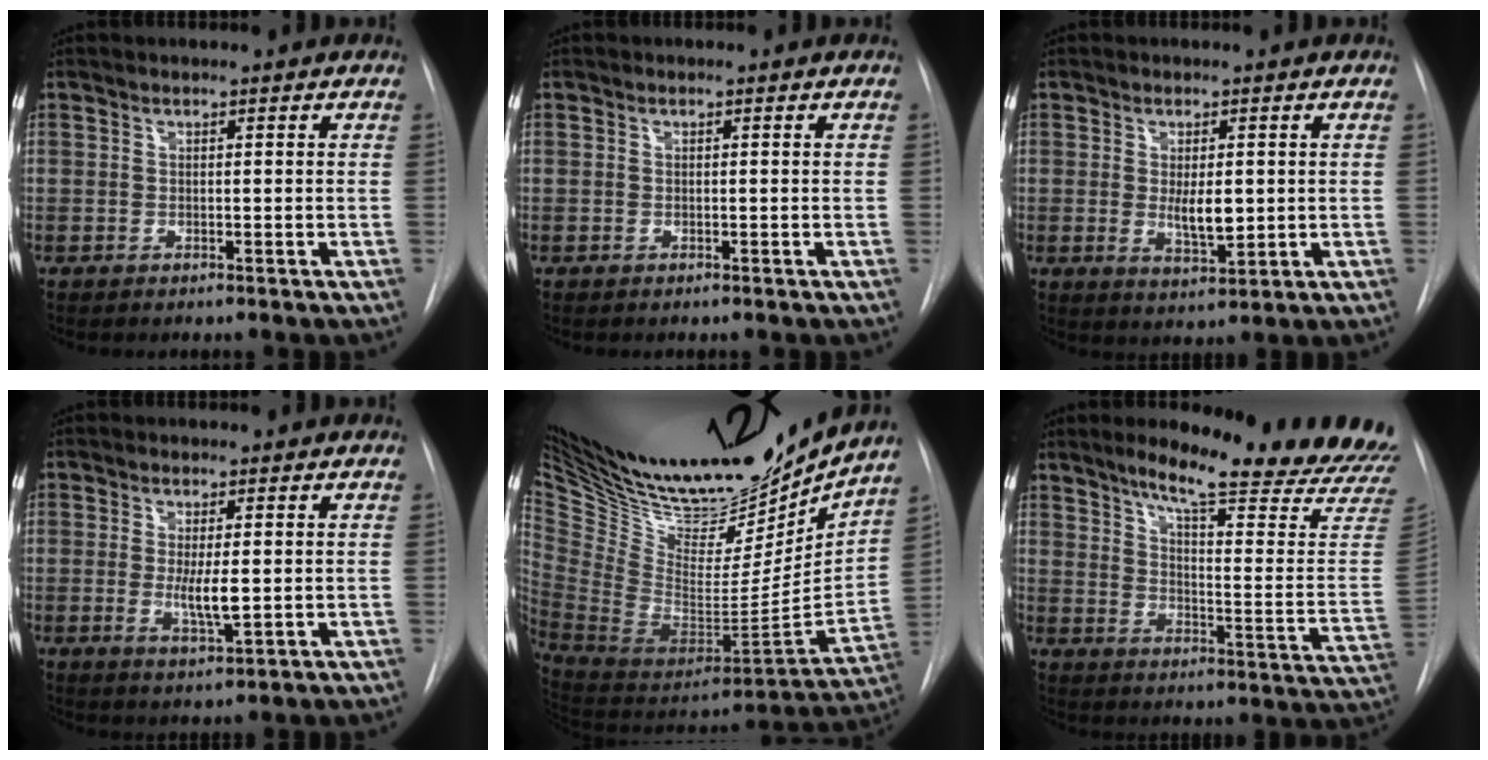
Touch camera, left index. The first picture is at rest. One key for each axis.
{"total": 0.0}
{"total": 4.4, "fx": 0.4, "fy": 1.5, "fz": 4.1, "tx": -0.071, "ty": -0.011, "tz": 0.013}
{"total": 4.1, "fx": 0.2, "fy": 0.7, "fz": 4.0, "tx": -0.073, "ty": -0.011, "tz": 0.006}
{"total": 31.4, "fx": 27.2, "fy": 8.5, "fz": 13.2, "tx": -0.258, "ty": -0.050, "tz": 0.432}
{"total": 24.3, "fx": 20.9, "fy": 1.0, "fz": 12.2, "tx": -0.168, "ty": -0.098, "tz": 0.260}